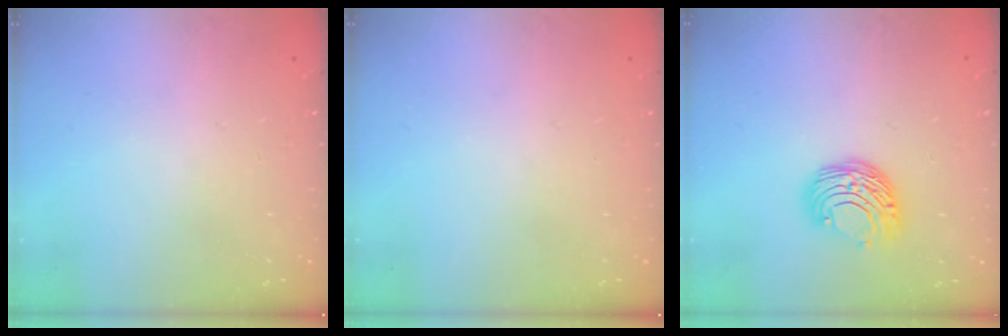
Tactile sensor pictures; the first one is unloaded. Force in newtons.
{"total": 0.0}
{"total": 8.7, "press": 8.6, "slide": 0.6}